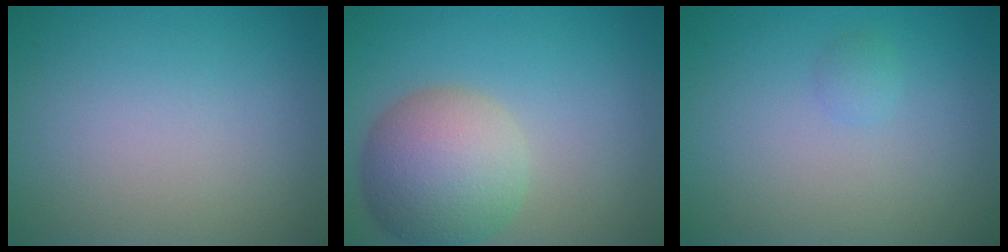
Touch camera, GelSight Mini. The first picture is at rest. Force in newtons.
{"total": 7.3, "press": 7.3, "slide": 0.3}
{"total": 0.8, "press": 0.8, "slide": 0.0}